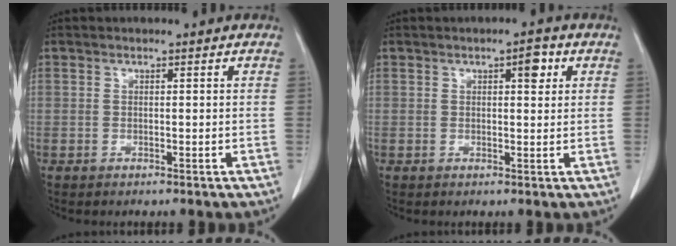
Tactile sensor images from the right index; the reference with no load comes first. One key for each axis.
{"total": 2.8, "fx": 1.2, "fy": 0.9, "fz": 2.3, "tx": -0.033, "ty": 0.003, "tz": 0.016}